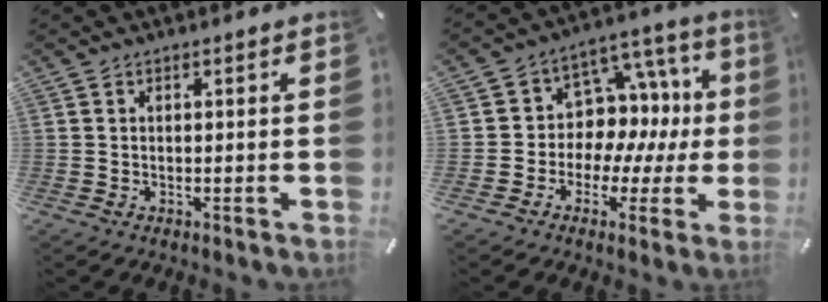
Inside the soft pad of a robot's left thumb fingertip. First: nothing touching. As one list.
[{"total": 10.0, "force": [1.1, 9.3, 3.7], "torque": [-0.055, -0.033, 0.028]}]